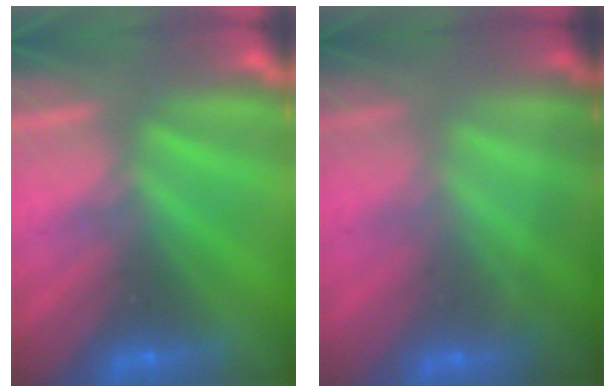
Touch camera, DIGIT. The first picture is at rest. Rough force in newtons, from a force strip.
{"total": 1.5}